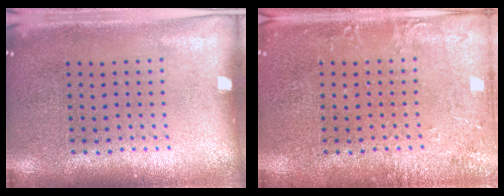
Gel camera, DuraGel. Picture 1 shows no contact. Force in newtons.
{"total": 2.2, "press": 2.2, "slide": 0.3}